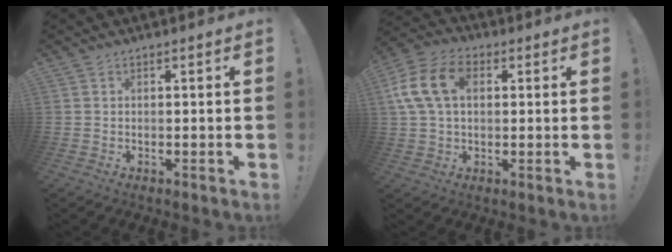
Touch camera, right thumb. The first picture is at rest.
{"total": 14.2, "force": [3.1, 9.6, 10.0], "torque": [-0.199, 0.010, 0.059]}